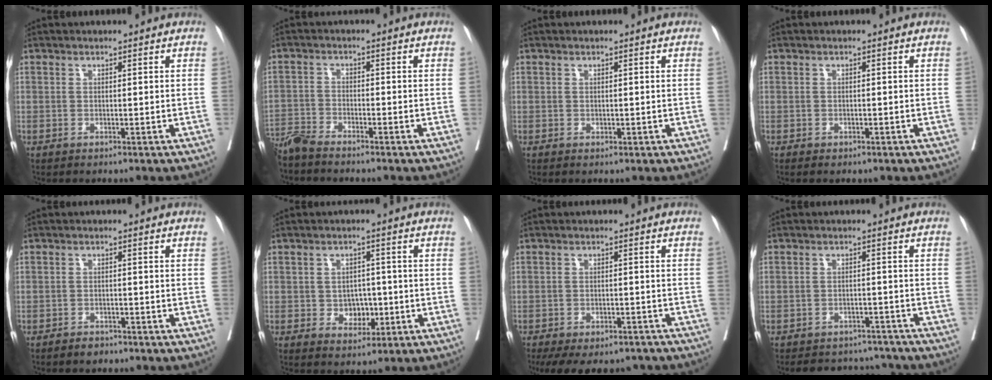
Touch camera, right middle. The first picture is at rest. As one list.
[{"total": 4.8, "force": [-4.6, -0.3, 1.6], "torque": [-0.023, -0.017, -0.090]}, {"total": 0.0}, {"total": 1.4, "force": [-1.0, 0.7, 0.6], "torque": [-0.008, -0.002, -0.011]}, {"total": 2.0, "force": [-1.7, 0.9, 0.6], "torque": [-0.014, 0.001, -0.024]}, {"total": 4.2, "force": [-1.0, 3.2, 2.6], "torque": [-0.028, 0.006, -0.008]}, {"total": 13.7, "force": [-10.6, 6.3, 6.0], "torque": [-0.127, -0.004, -0.136]}, {"total": 8.8, "force": [-8.2, 3.1, 0.9], "torque": [-0.002, 0.016, -0.099]}]